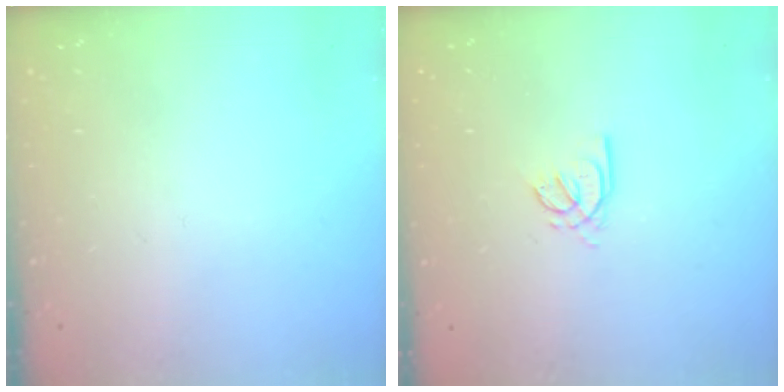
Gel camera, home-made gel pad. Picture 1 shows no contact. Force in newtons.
{"total": 2.4, "press": 2.4, "slide": 0.6}